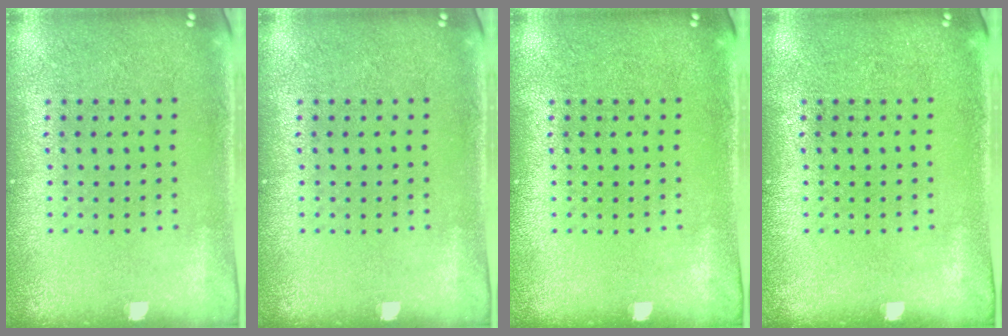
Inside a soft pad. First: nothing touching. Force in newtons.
{"total": 0.0}
{"total": 0.0}
{"total": 0.0}